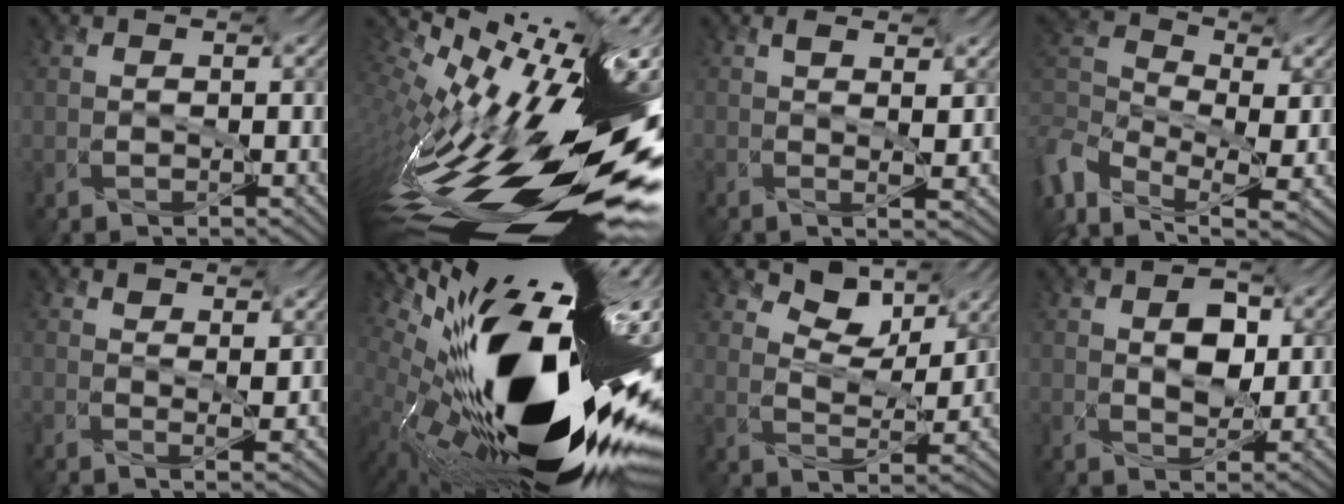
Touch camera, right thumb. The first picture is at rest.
{"total": 15.1, "force": [-3.8, 4.4, 14.0], "torque": [-0.223, -0.038, -0.065]}
{"total": 1.3, "force": [0.8, 0.0, 1.0], "torque": [-0.018, -0.009, 0.007]}
{"total": 9.4, "force": [-2.6, 6.7, 6.0], "torque": [-0.199, -0.013, -0.025]}
{"total": 1.6, "force": [1.3, -0.1, 0.9], "torque": [-0.019, -0.005, 0.015]}
{"total": 17.5, "force": [-2.0, 5.2, 16.6], "torque": [-0.270, -0.027, -0.043]}
{"total": 6.0, "force": [4.3, 2.4, 3.5], "torque": [-0.065, -0.003, 0.075]}
{"total": 4.8, "force": [0.7, 2.6, 4.0], "torque": [-0.066, 0.002, 0.003]}